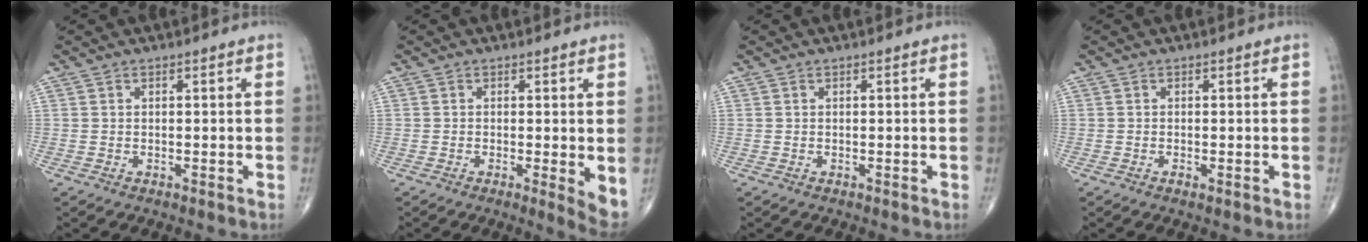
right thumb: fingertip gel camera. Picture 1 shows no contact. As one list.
[{"total": 4.1, "force": [-0.2, 0.8, 4.0], "torque": [-0.057, -0.012, -0.008]}, {"total": 0.0}, {"total": 0.9, "force": [-0.3, 0.3, 0.7], "torque": [-0.014, -0.002, -0.007]}]